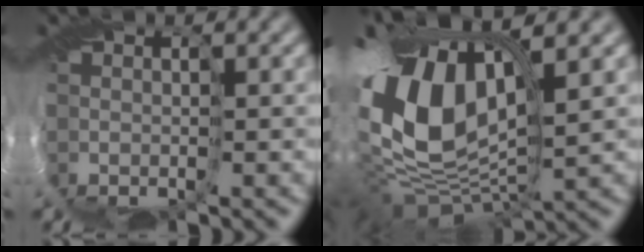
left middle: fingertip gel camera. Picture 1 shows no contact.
{"total": 16.1, "force": [2.6, 9.6, 12.7], "torque": [-0.305, -0.001, 0.049]}